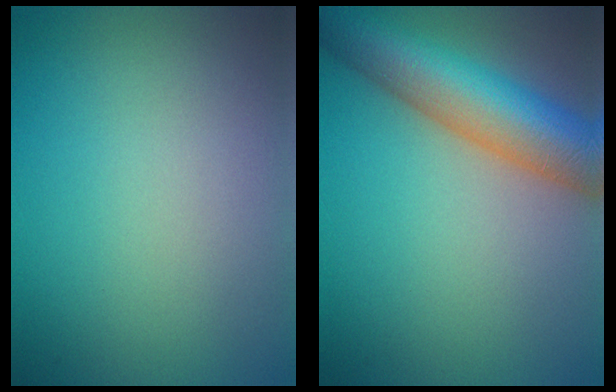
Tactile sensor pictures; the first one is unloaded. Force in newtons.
{"total": 9.4, "press": 9.4, "slide": 0.4}